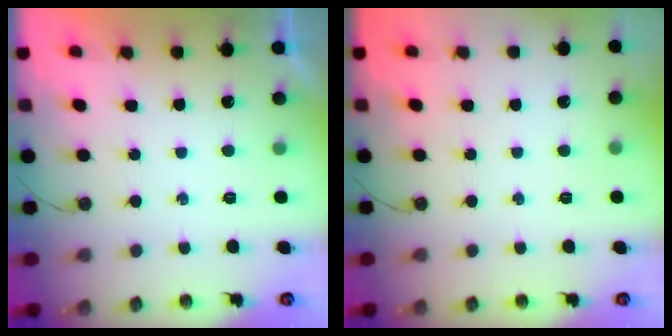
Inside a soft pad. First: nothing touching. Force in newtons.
{"total": 0.0}